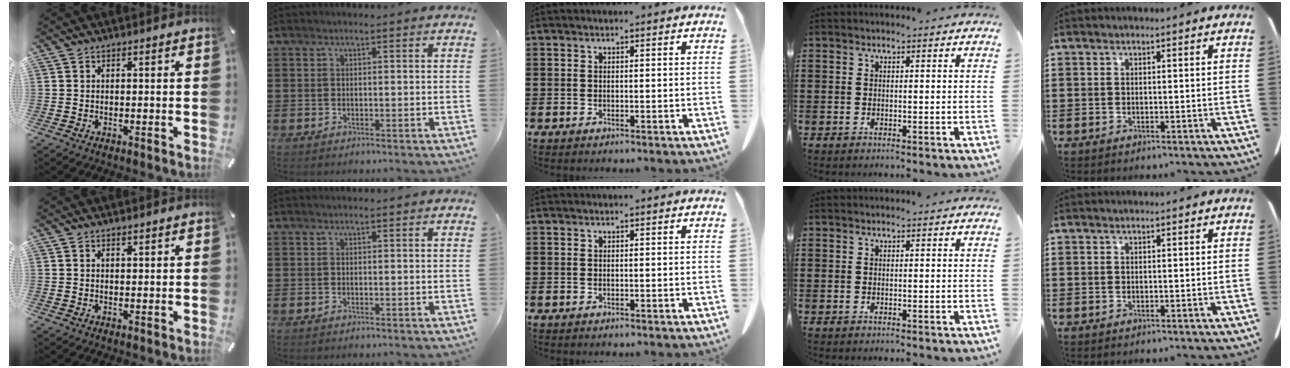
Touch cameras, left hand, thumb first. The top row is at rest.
{"thumb": {"total": 0.9, "force": [0.8, 0.2, 0.3], "torque": [-0.006, 0.000, 0.014]}}